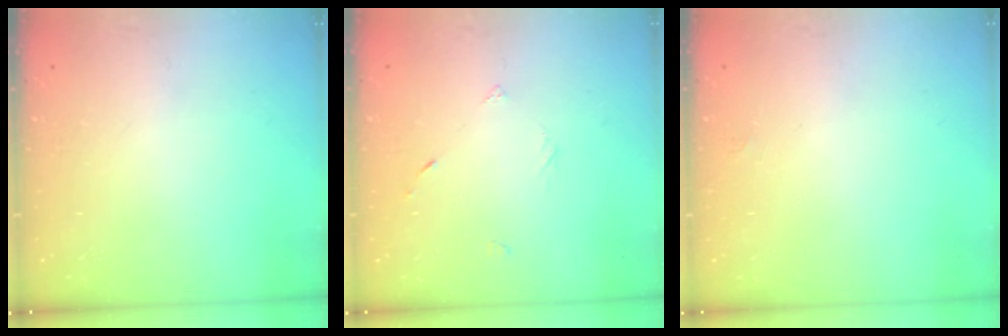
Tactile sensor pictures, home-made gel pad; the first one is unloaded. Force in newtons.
{"total": 2.0, "press": 2.0, "slide": 0.2}
{"total": 1.9, "press": 1.9, "slide": 0.3}